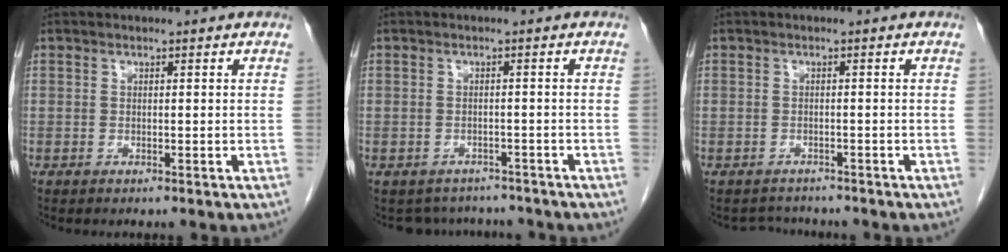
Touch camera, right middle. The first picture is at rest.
{"total": 5.3, "force": [-4.8, 2.2, -0.1], "torque": [0.005, 0.009, -0.058]}
{"total": 2.5, "force": [-2.3, 0.7, -0.4], "torque": [0.002, -0.006, -0.035]}